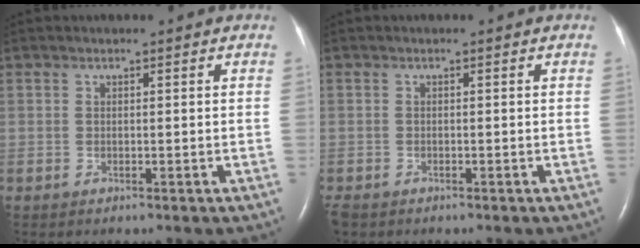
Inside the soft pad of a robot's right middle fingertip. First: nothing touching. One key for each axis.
{"total": 1.9, "fx": -1.5, "fy": 1.0, "fz": 0.7, "tx": -0.018, "ty": -0.004, "tz": -0.023}